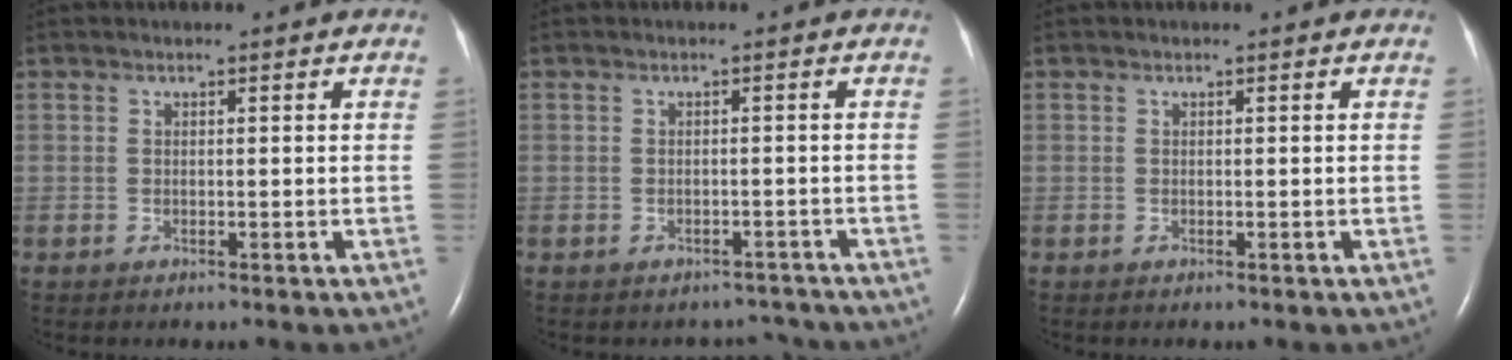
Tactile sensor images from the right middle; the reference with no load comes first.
{"total": 3.1, "force": [-2.8, 1.3, -0.5], "torque": [0.012, 0.011, -0.035]}
{"total": 0.0}